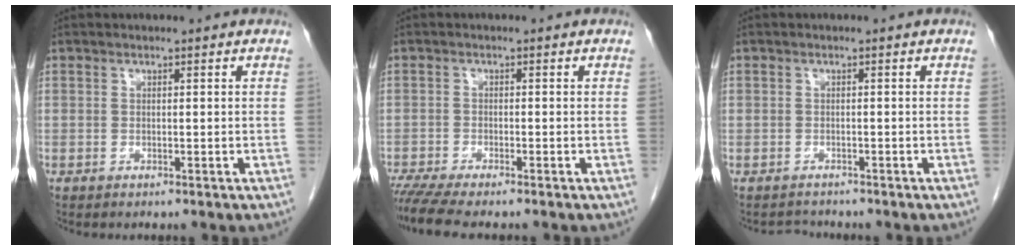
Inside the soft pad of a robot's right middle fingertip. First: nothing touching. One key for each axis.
{"total": 5.2, "fx": -4.5, "fy": -0.2, "fz": 2.6, "tx": -0.042, "ty": -0.016, "tz": -0.077}
{"total": 1.3, "fx": -1.0, "fy": 0.4, "fz": -0.7, "tx": 0.002, "ty": -0.005, "tz": -0.021}